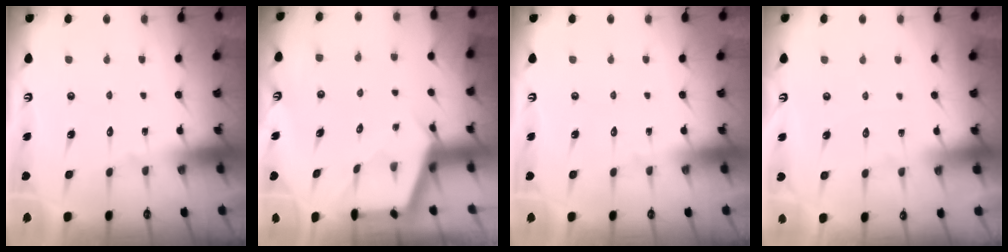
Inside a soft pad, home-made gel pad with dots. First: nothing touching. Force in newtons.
{"total": 2.6, "press": 2.6, "slide": 0.4}
{"total": 0.0}
{"total": 1.8, "press": 1.8, "slide": 0.3}